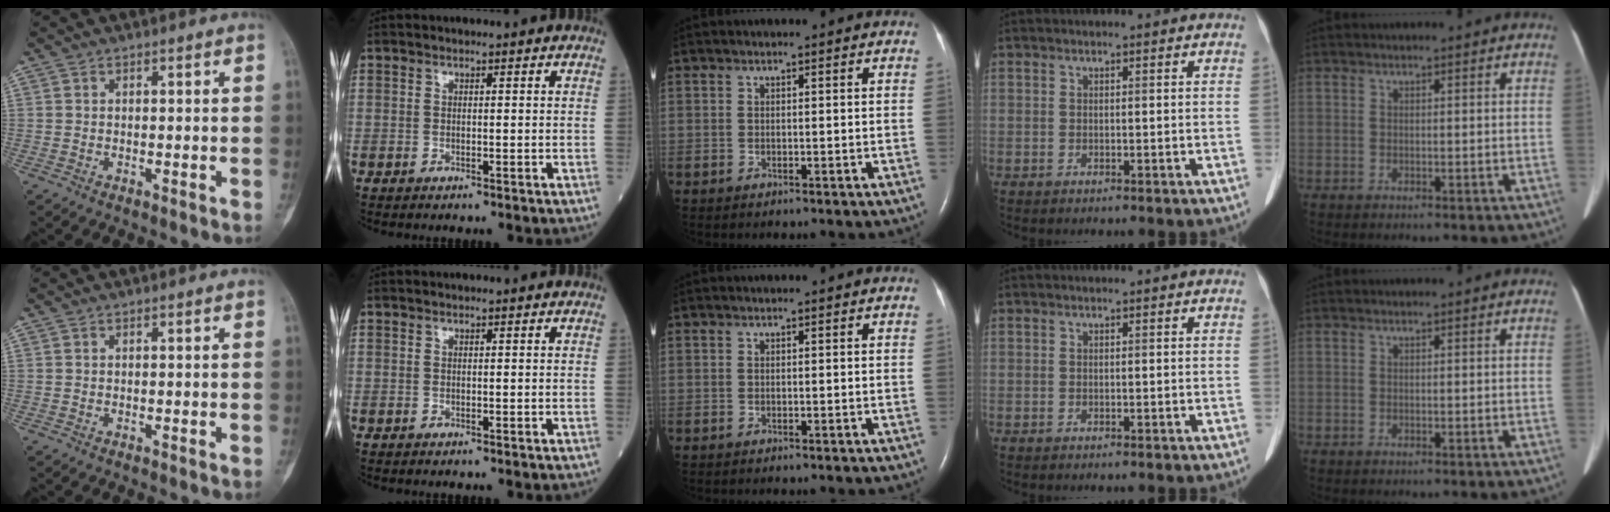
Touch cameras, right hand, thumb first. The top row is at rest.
{}